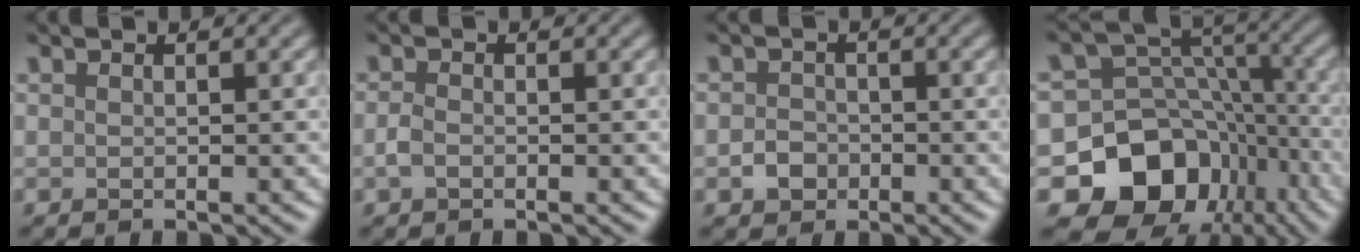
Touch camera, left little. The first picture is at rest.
{"total": 1.2, "force": [-0.5, 0.8, 0.8], "torque": [-0.019, 0.000, -0.013]}
{"total": 1.9, "force": [-0.7, 1.6, 0.7], "torque": [-0.006, 0.000, -0.018]}
{"total": 12.1, "force": [-5.9, 9.4, 4.7], "torque": [-0.082, 0.019, -0.105]}